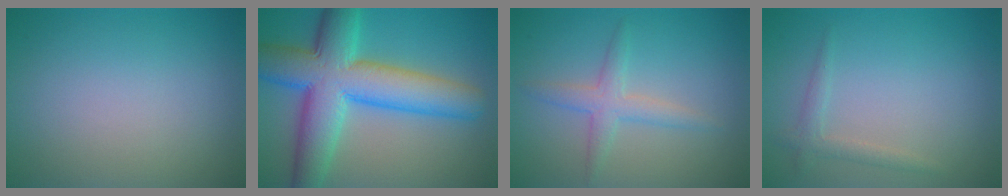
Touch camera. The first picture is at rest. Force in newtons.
{"total": 11.2, "press": 11.2, "slide": 0.3}
{"total": 2.5, "press": 2.5, "slide": 0.1}
{"total": 1.5, "press": 1.5, "slide": 0.1}